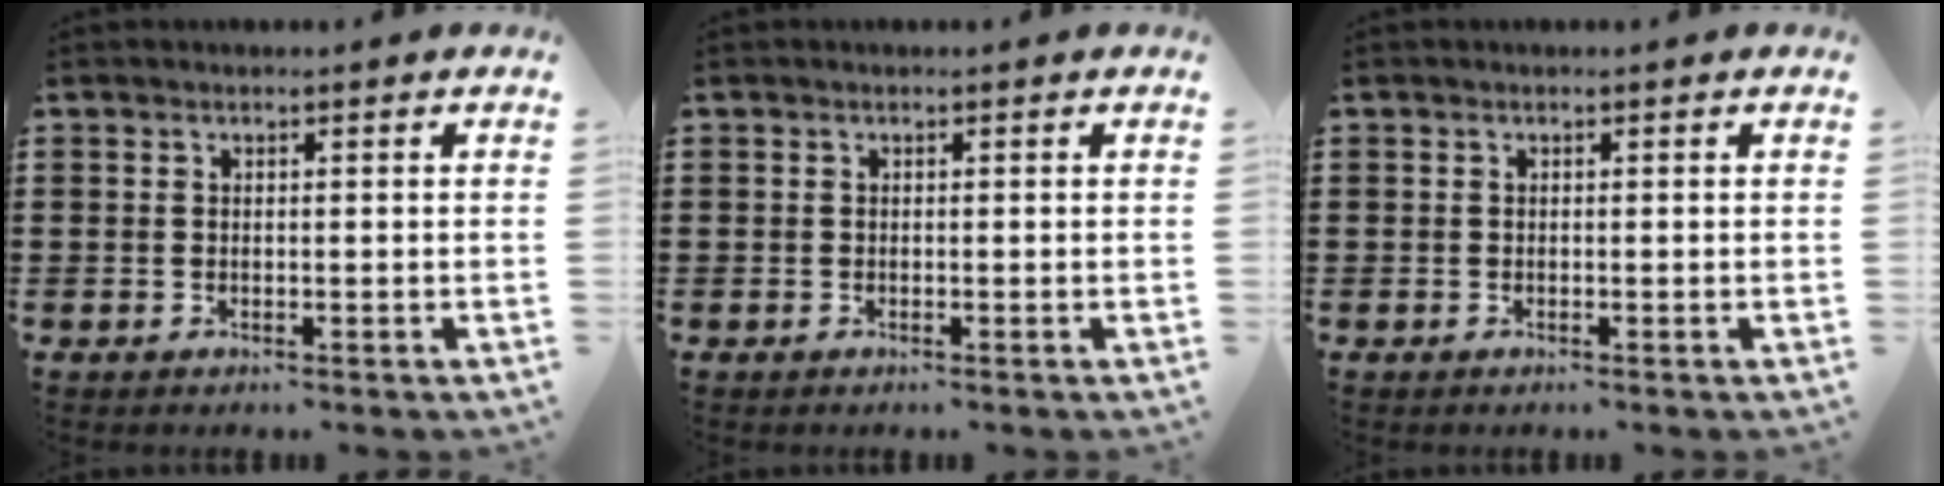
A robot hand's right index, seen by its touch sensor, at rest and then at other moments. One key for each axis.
{"total": 0.0}
{"total": 0.0}